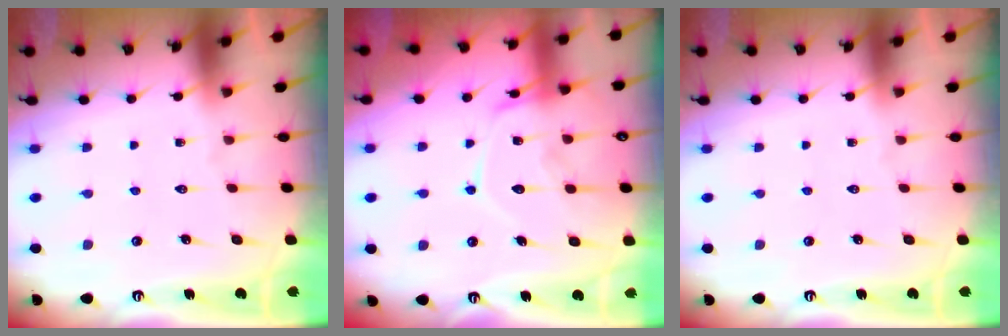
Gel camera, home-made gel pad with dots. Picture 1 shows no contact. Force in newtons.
{"total": 13.7, "press": 13.7, "slide": 1.2}
{"total": 0.0}